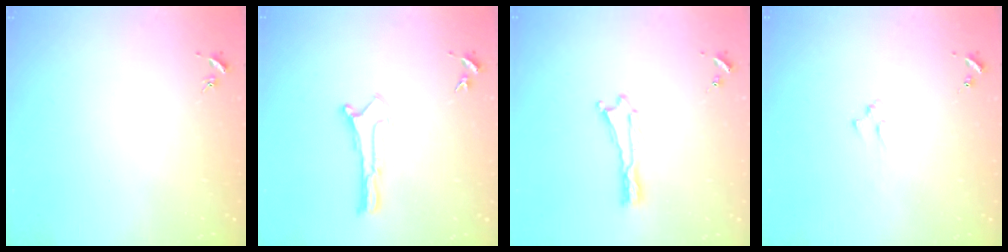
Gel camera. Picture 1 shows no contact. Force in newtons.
{"total": 0.0}
{"total": 0.0}
{"total": 1.3, "press": 1.3, "slide": 0.3}